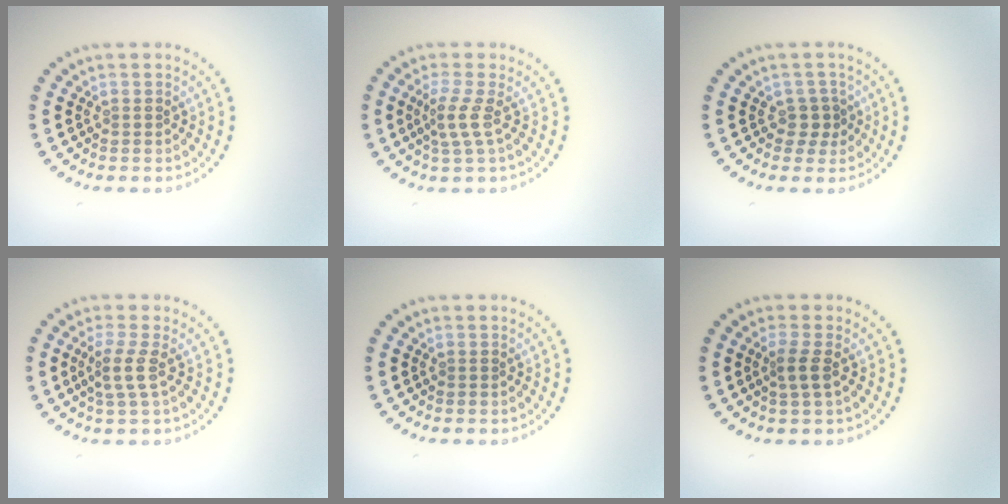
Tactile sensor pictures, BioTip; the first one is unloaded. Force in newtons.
{"total": 2.2, "press": 1.5, "slide": 1.6}
{"total": 1.8, "press": 1.4, "slide": 1.1}
{"total": 2.2, "press": 1.7, "slide": 1.4}
{"total": 0.0}
{"total": 1.7, "press": 1.4, "slide": 1.0}